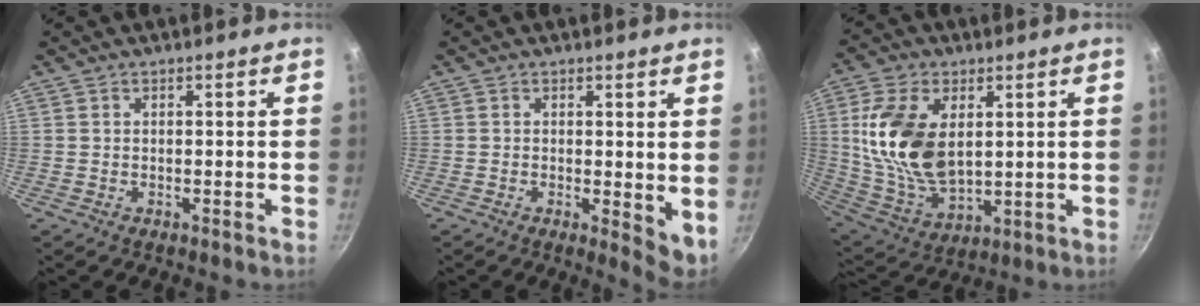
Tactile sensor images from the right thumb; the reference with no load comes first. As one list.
[{"total": 4.5, "force": [0.5, 1.9, 4.1], "torque": [-0.053, -0.011, 0.007]}, {"total": 17.2, "force": [3.5, 10.2, 13.4], "torque": [-0.245, -0.021, 0.080]}]